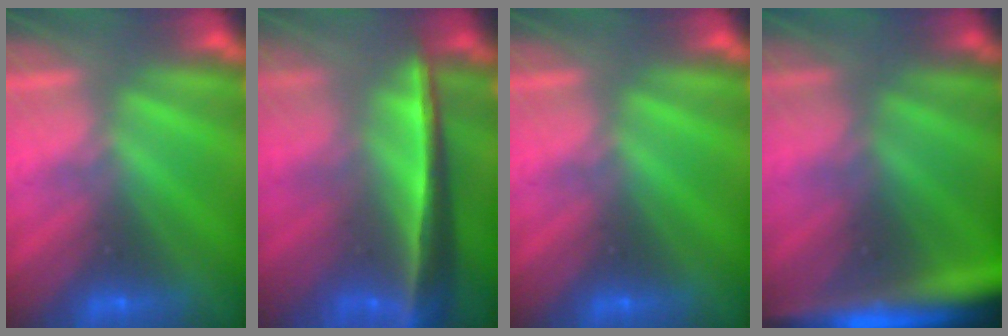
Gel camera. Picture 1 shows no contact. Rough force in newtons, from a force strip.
{"total": 7.1}
{"total": 0.0}
{"total": 6.5}